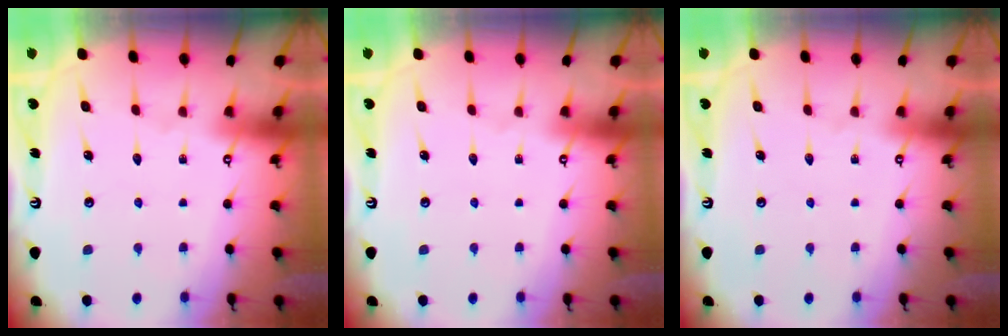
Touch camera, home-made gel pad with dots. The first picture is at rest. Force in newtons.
{"total": 0.0}
{"total": 0.0}